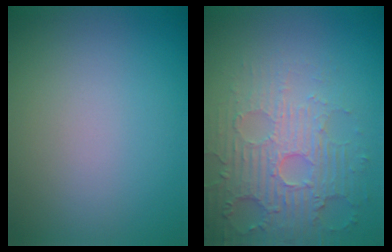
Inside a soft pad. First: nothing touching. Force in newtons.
{"total": 4.4, "press": 4.4, "slide": 0.5}